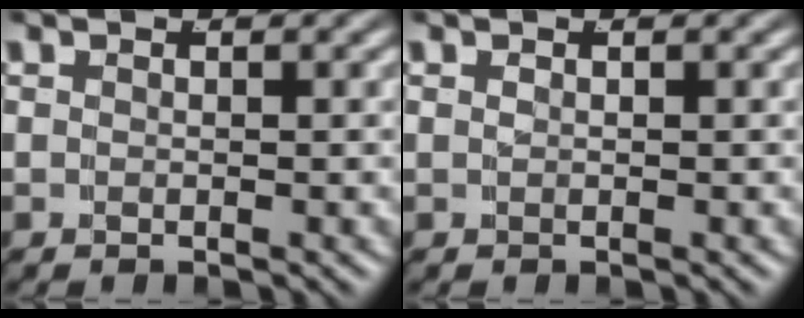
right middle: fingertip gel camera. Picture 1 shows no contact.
{"total": 0.0}